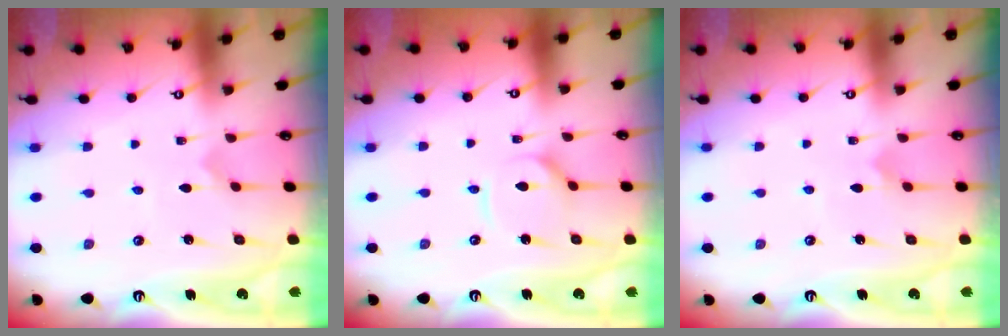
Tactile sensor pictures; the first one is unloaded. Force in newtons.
{"total": 4.1, "press": 4.1, "slide": 0.4}
{"total": 2.9, "press": 2.9, "slide": 0.2}